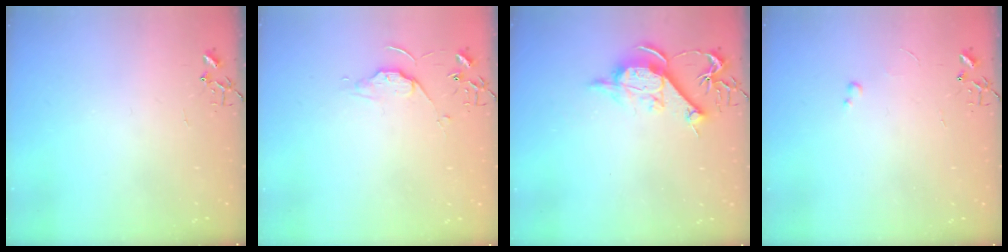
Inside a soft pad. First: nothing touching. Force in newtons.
{"total": 6.1, "press": 6.0, "slide": 0.6}
{"total": 11.0, "press": 10.9, "slide": 1.0}
{"total": 2.0, "press": 2.0, "slide": 0.3}